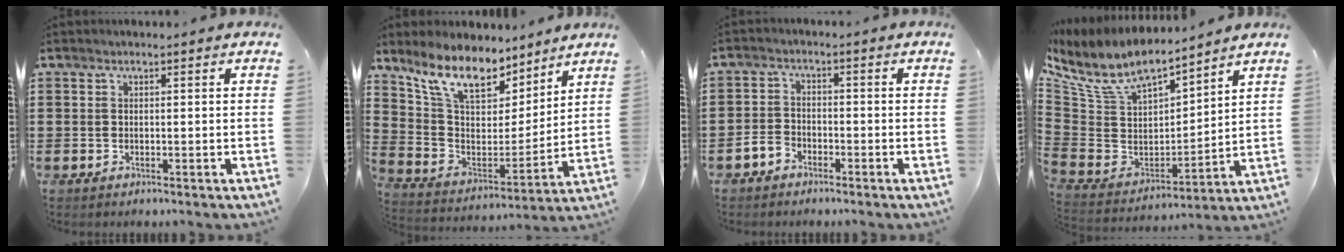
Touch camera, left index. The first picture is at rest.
{"total": 11.6, "force": [9.0, 4.4, 5.8], "torque": [-0.144, -0.045, 0.164]}
{"total": 2.7, "force": [-2.3, 1.3, 0.5], "torque": [-0.021, 0.006, -0.050]}
{"total": 9.5, "force": [7.5, 3.3, 4.9], "torque": [-0.131, -0.050, 0.131]}